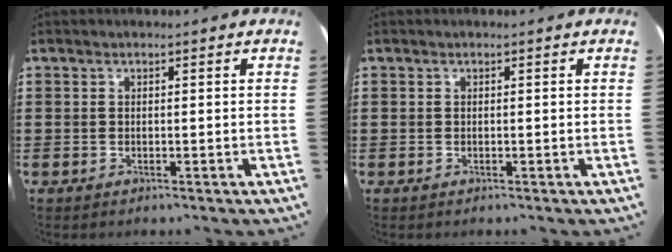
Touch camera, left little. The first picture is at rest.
{"total": 0.0}